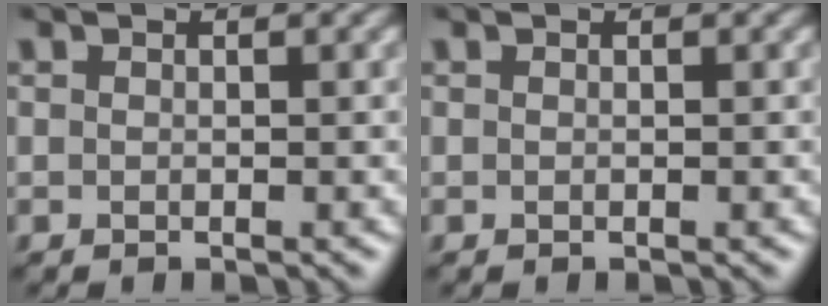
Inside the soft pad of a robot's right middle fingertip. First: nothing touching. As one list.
[{"total": 0.0}]